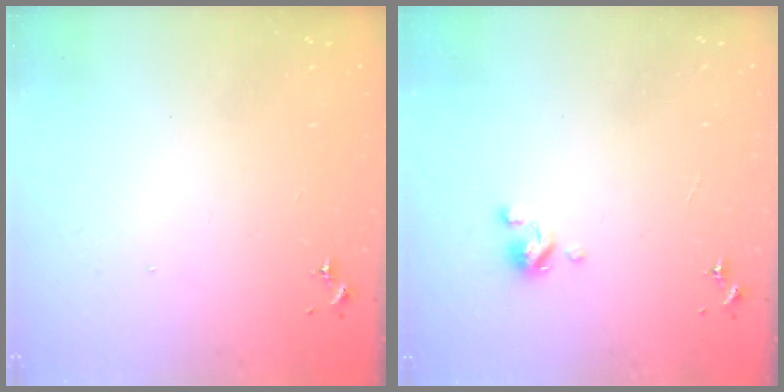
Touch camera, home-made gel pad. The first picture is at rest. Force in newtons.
{"total": 4.3, "press": 4.3, "slide": 0.3}